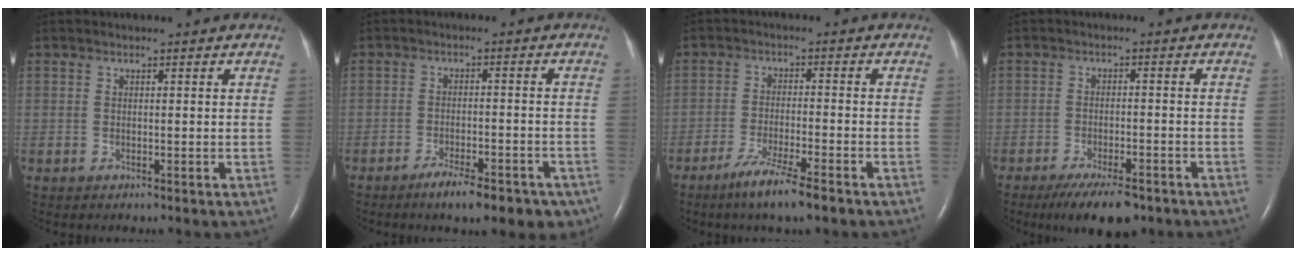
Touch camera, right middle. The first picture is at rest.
{"total": 9.5, "force": [-7.0, 2.8, 5.7], "torque": [-0.064, -0.001, -0.096]}
{"total": 7.4, "force": [-5.0, 0.2, 5.4], "torque": [-0.104, -0.018, -0.087]}
{"total": 8.4, "force": [-6.2, 2.3, 5.1], "torque": [-0.081, -0.013, -0.096]}